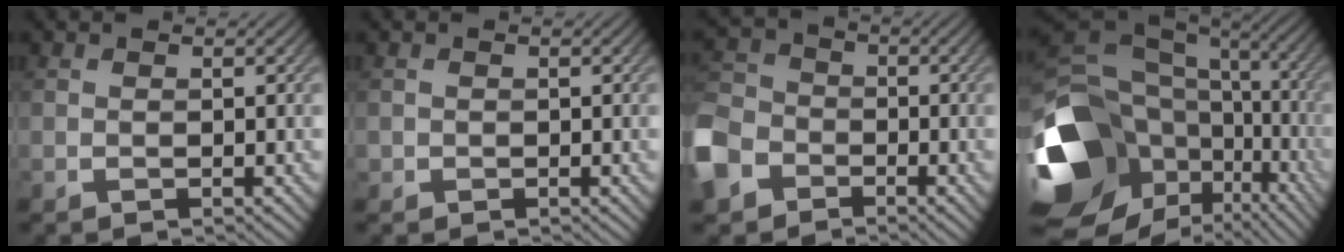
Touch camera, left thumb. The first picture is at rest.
{"total": 0.6, "force": [-0.2, 0.5, 0.0], "torque": [0.002, -0.003, -0.007]}
{"total": 9.3, "force": [-5.1, 6.6, 4.1], "torque": [-0.131, -0.020, -0.122]}
{"total": 20.1, "force": [-5.4, 14.8, 12.5], "torque": [-0.293, -0.023, -0.085]}